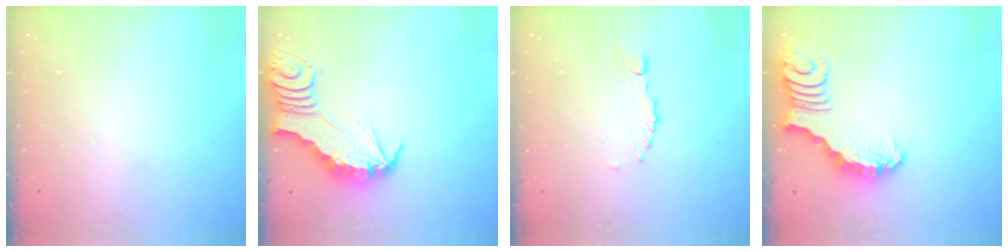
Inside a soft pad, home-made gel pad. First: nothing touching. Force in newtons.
{"total": 2.8, "press": 2.7, "slide": 0.3}
{"total": 0.0}
{"total": 3.4, "press": 3.3, "slide": 0.7}